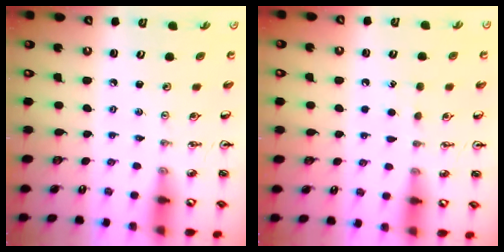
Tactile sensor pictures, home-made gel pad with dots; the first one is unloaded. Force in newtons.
{"total": 5.3, "press": 5.3, "slide": 0.7}